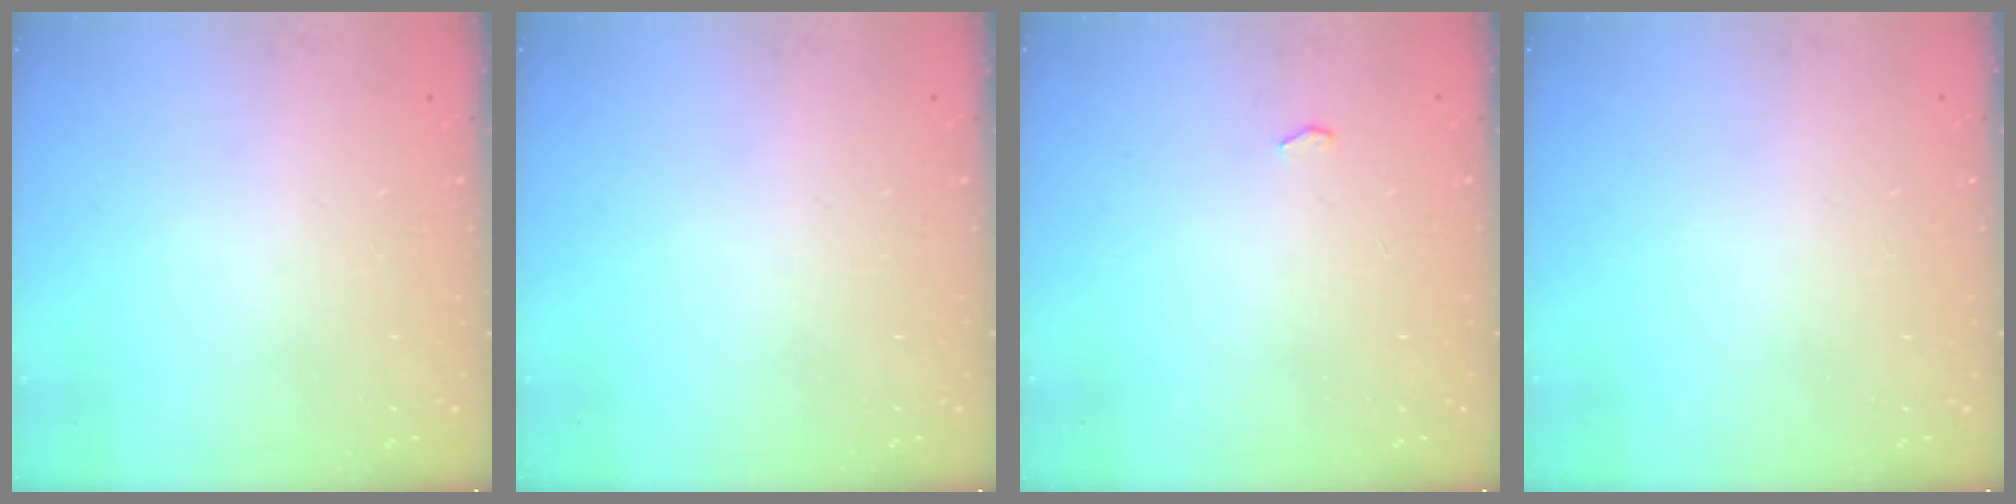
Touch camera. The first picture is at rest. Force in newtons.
{"total": 0.0}
{"total": 2.6, "press": 2.0, "slide": 1.7}
{"total": 0.0}